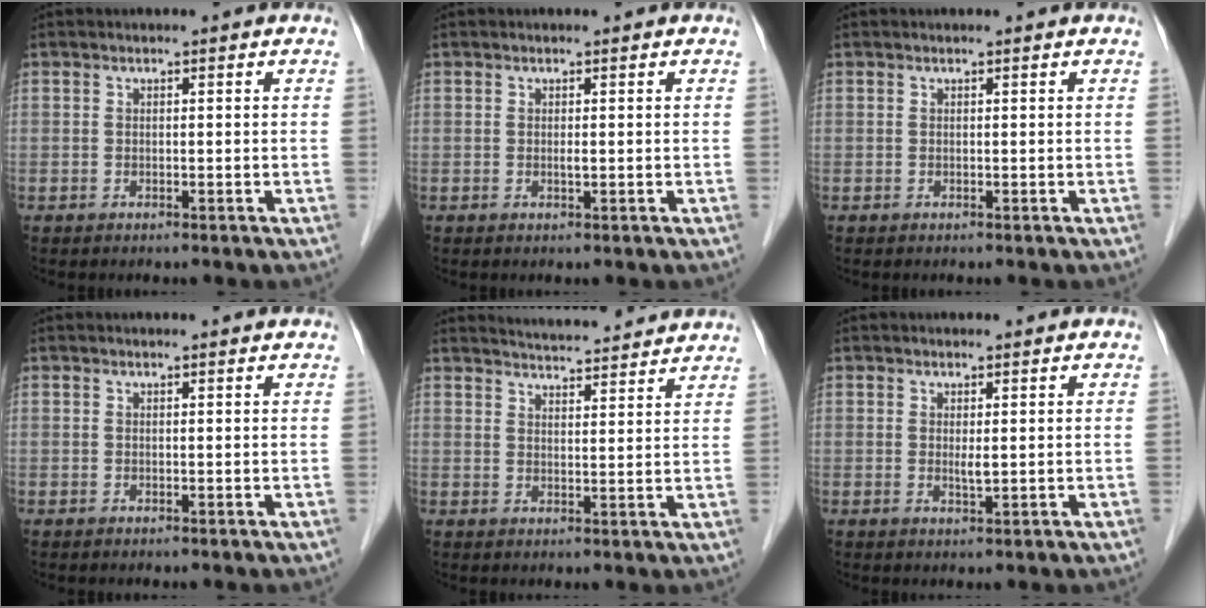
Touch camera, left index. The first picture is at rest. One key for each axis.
{"total": 0.5, "fx": -0.3, "fy": 0.0, "fz": 0.5, "tx": -0.011, "ty": -0.005, "tz": -0.005}
{"total": 0.0}
{"total": 1.1, "fx": 1.0, "fy": 0.0, "fz": 0.3, "tx": -0.011, "ty": 0.004, "tz": 0.010}
{"total": 10.7, "fx": 10.3, "fy": 0.7, "fz": 2.9, "tx": -0.046, "ty": 0.010, "tz": 0.132}
{"total": 1.2, "fx": 0.0, "fy": 0.1, "fz": 1.2, "tx": -0.026, "ty": -0.007, "tz": 0.003}